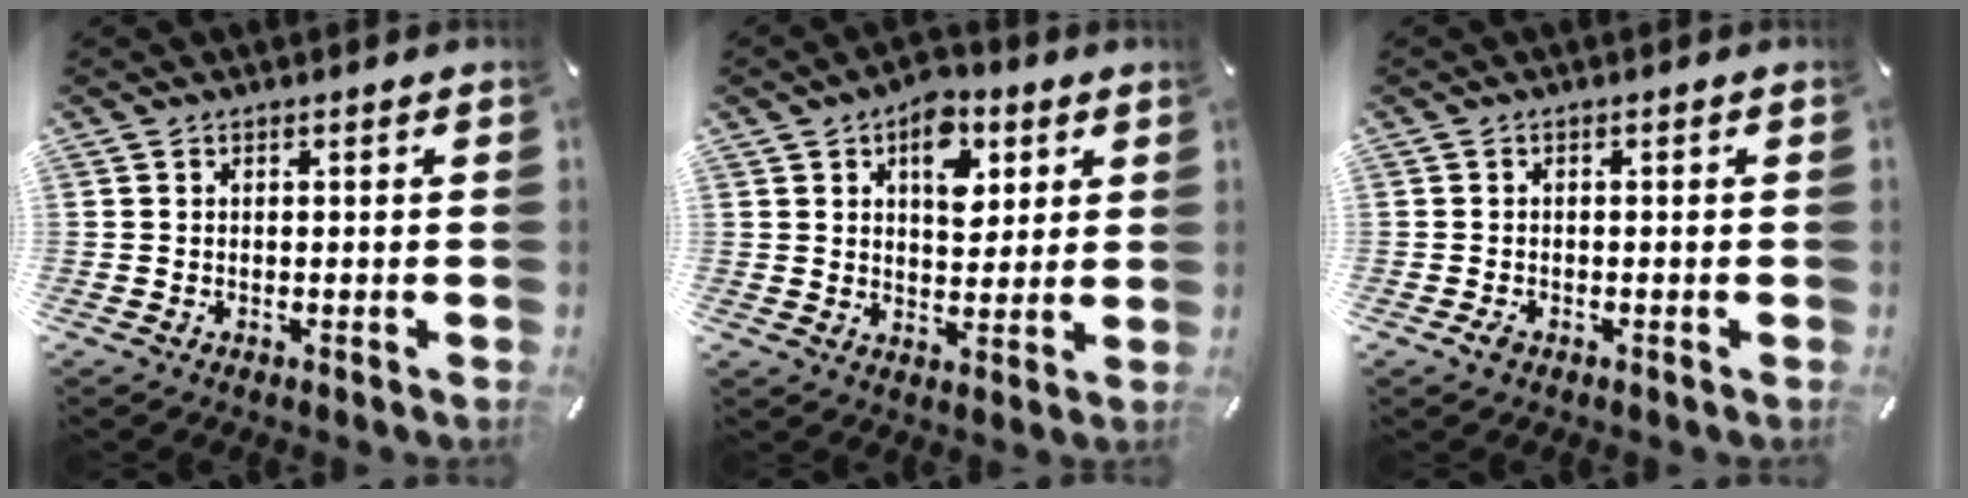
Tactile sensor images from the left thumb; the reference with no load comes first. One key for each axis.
{"total": 10.3, "fx": 4.4, "fy": 6.7, "fz": 6.4, "tx": -0.066, "ty": -0.014, "tz": 0.070}
{"total": 1.2, "fx": -0.7, "fy": 0.7, "fz": 0.7, "tx": -0.015, "ty": 0.003, "tz": -0.014}